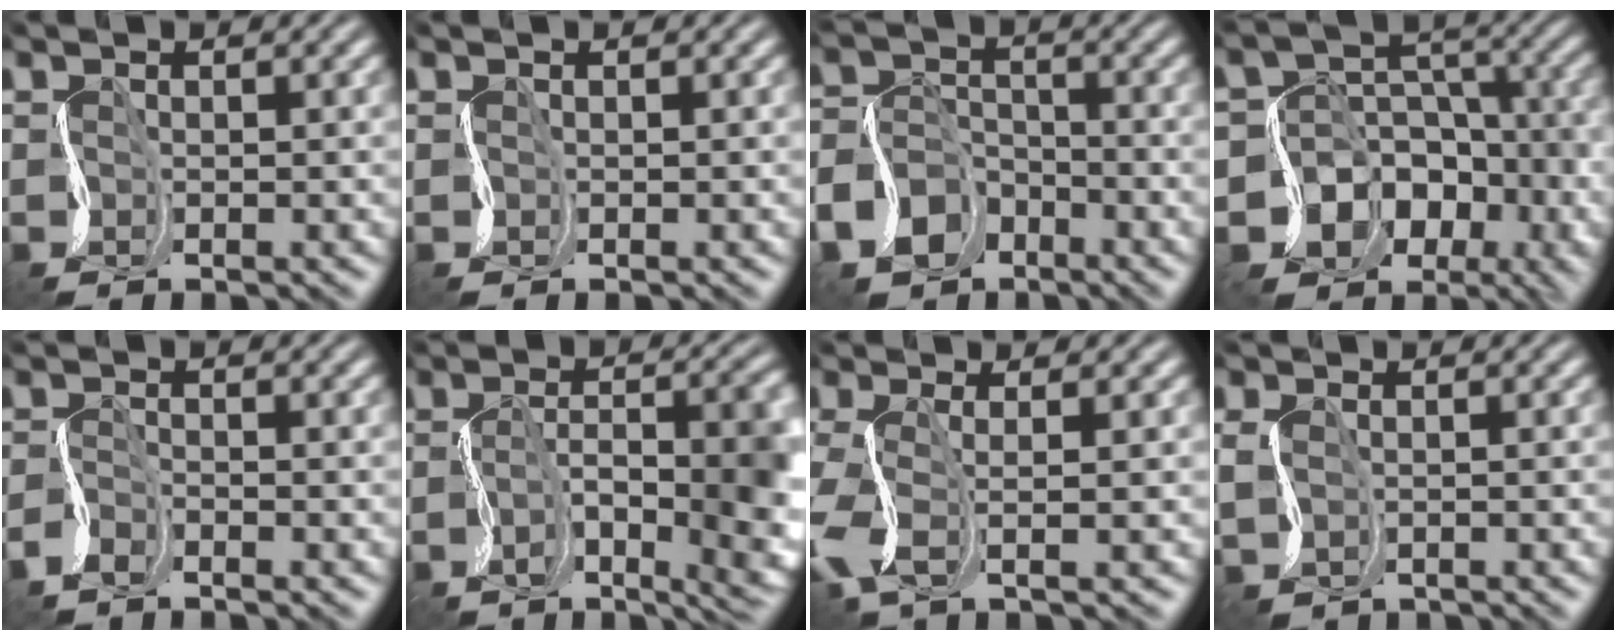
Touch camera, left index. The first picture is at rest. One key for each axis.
{"total": 0.0}
{"total": 5.1, "fx": -3.2, "fy": 3.7, "fz": 1.6, "tx": -0.025, "ty": 0.003, "tz": -0.067}
{"total": 11.0, "fx": -5.1, "fy": 9.1, "fz": 3.5, "tx": -0.040, "ty": 0.004, "tz": -0.100}
{"total": 1.4, "fx": -1.3, "fy": 0.2, "fz": 0.5, "tx": -0.018, "ty": 0.000, "tz": -0.033}
{"total": 10.3, "fx": -2.3, "fy": 4.0, "fz": 9.3, "tx": -0.138, "ty": -0.006, "tz": -0.032}
{"total": 3.5, "fx": -0.7, "fy": 1.0, "fz": 3.2, "tx": -0.086, "ty": -0.001, "tz": -0.024}
{"total": 1.0, "fx": 0.2, "fy": 0.9, "fz": 0.2, "tx": -0.012, "ty": 0.001, "tz": 0.005}